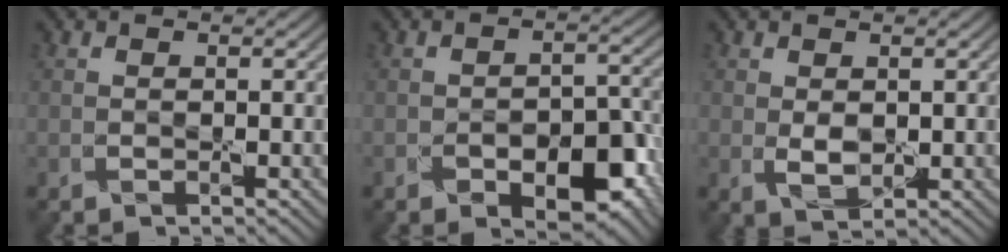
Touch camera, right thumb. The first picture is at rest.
{"total": 8.6, "force": [-3.9, 4.6, 6.2], "torque": [-0.087, -0.014, -0.052]}
{"total": 2.4, "force": [0.3, 1.5, 1.8], "torque": [-0.039, -0.007, 0.011]}